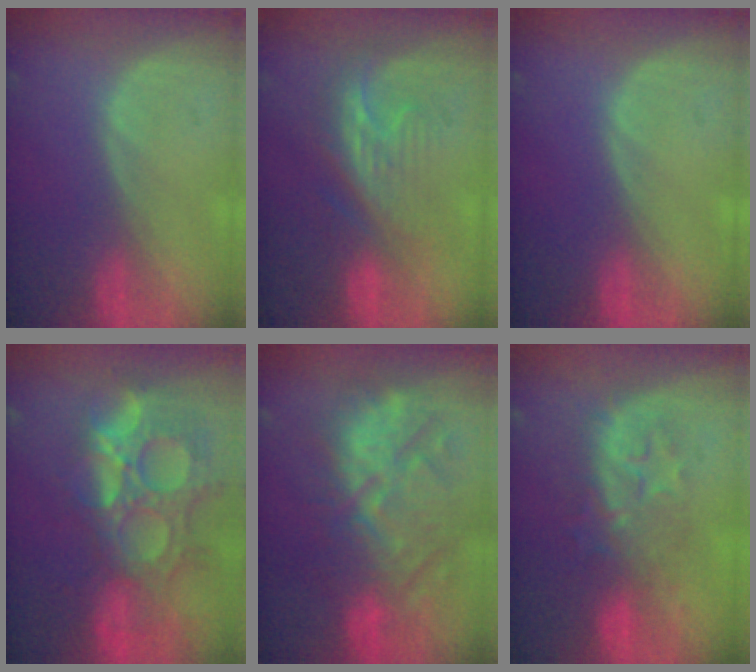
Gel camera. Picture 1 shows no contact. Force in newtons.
{"total": 7.4, "press": 7.0, "slide": 2.3}
{"total": 0.0}
{"total": 14.7, "press": 12.2, "slide": 8.1}
{"total": 11.5, "press": 11.3, "slide": 2.5}
{"total": 7.8, "press": 7.6, "slide": 1.7}